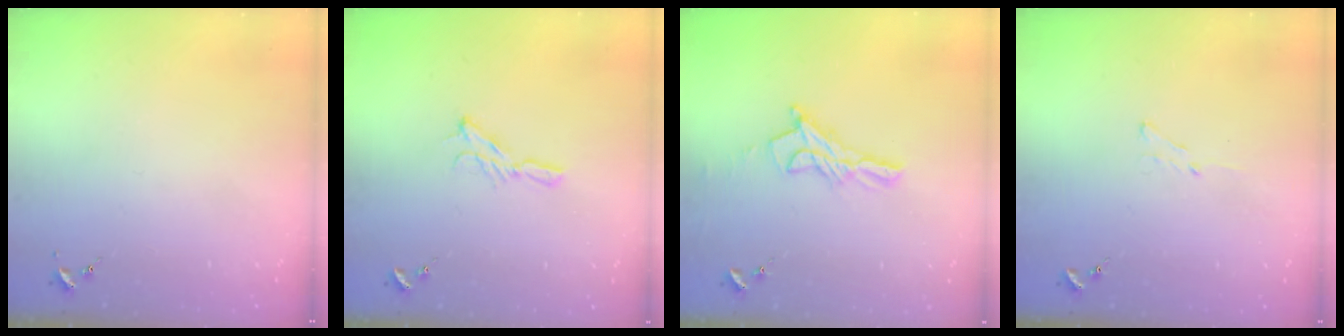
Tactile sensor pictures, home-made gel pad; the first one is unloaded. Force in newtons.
{"total": 6.2, "press": 6.2, "slide": 0.2}
{"total": 11.7, "press": 11.7, "slide": 0.9}
{"total": 3.8, "press": 3.7, "slide": 0.4}